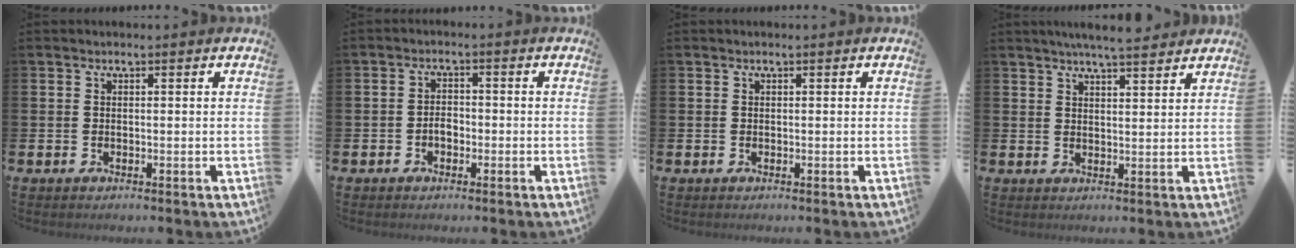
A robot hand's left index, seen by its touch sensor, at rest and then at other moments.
{"total": 2.2, "force": [-0.8, 1.5, 1.4], "torque": [-0.018, 0.001, -0.019]}
{"total": 0.0}
{"total": 5.1, "force": [4.8, 0.0, 1.5], "torque": [-0.030, -0.019, 0.085]}